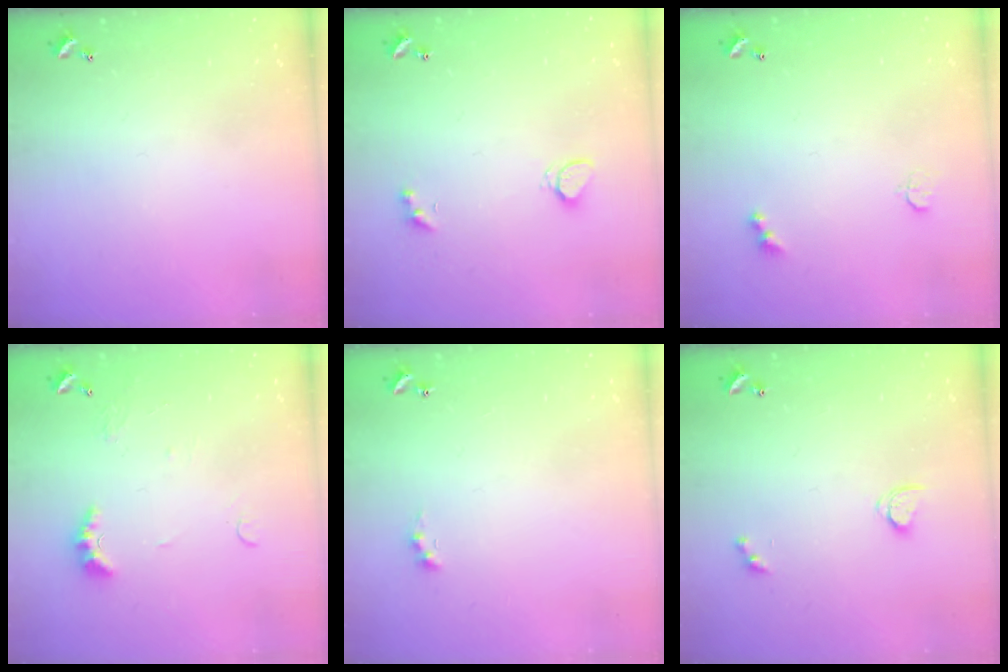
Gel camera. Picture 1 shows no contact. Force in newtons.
{"total": 2.1, "press": 2.0, "slide": 0.6}
{"total": 2.9, "press": 2.8, "slide": 0.7}
{"total": 4.3, "press": 4.2, "slide": 0.9}
{"total": 0.8, "press": 0.7, "slide": 0.4}
{"total": 2.8, "press": 2.8, "slide": 0.3}